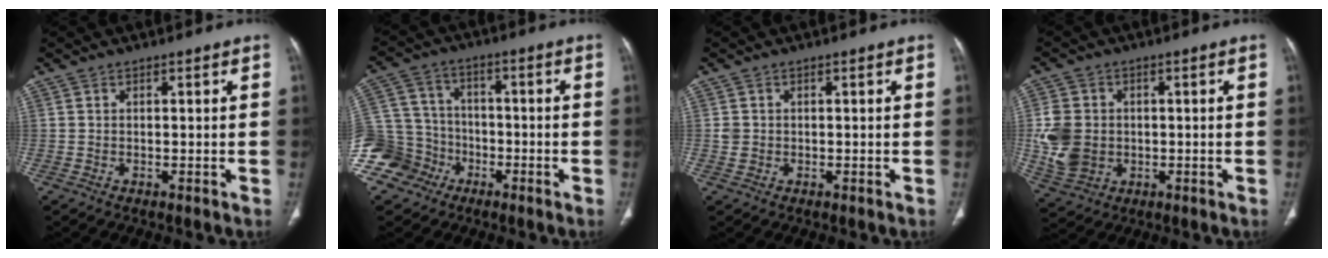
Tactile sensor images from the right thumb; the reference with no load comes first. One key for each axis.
{"total": 12.9, "fx": -6.7, "fy": 10.7, "fz": 2.8, "tx": -0.052, "ty": 0.052, "tz": -0.121}
{"total": 1.6, "fx": 0.0, "fy": 1.5, "fz": 0.6, "tx": -0.009, "ty": 0.002, "tz": 0.006}
{"total": 9.8, "fx": -0.3, "fy": 8.2, "fz": 5.5, "tx": -0.102, "ty": 0.002, "tz": 0.008}